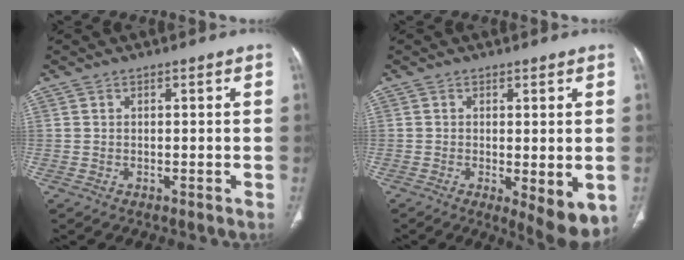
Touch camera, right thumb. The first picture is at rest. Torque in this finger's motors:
{"motor_torque": [-0.14, 0.59, -0.13, 0.01, -0.19]}